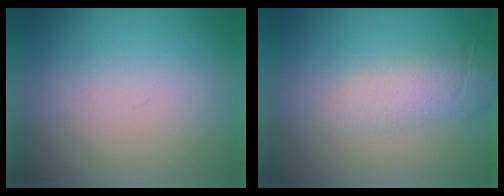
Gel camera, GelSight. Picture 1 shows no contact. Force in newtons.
{"total": 2.0}